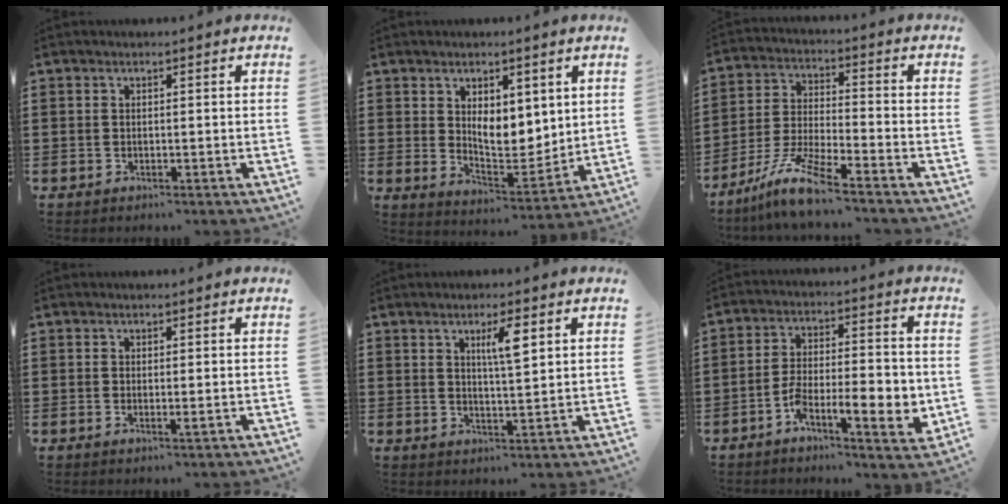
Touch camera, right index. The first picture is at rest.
{"total": 6.4, "force": [3.3, 3.7, 4.0], "torque": [-0.069, -0.020, 0.054]}
{"total": 9.2, "force": [-7.3, 0.4, 5.6], "torque": [-0.134, -0.008, -0.149]}
{"total": 0.9, "force": [-0.1, 0.0, 0.9], "torque": [-0.018, -0.005, 0.000]}
{"total": 4.5, "force": [2.0, 0.8, 4.0], "torque": [-0.068, 0.000, 0.028]}
{"total": 10.0, "force": [-3.7, 3.5, 8.6], "torque": [-0.136, 0.001, -0.066]}